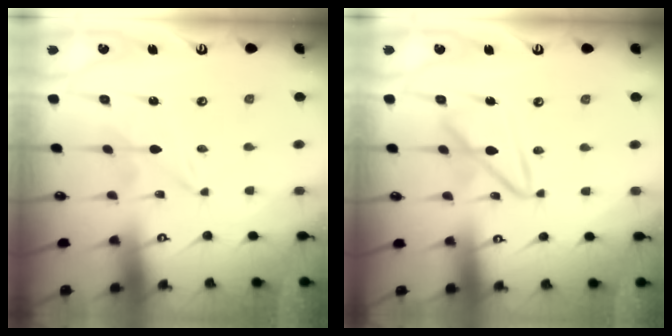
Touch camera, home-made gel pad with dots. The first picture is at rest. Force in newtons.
{"total": 11.7, "press": 11.7, "slide": 1.0}